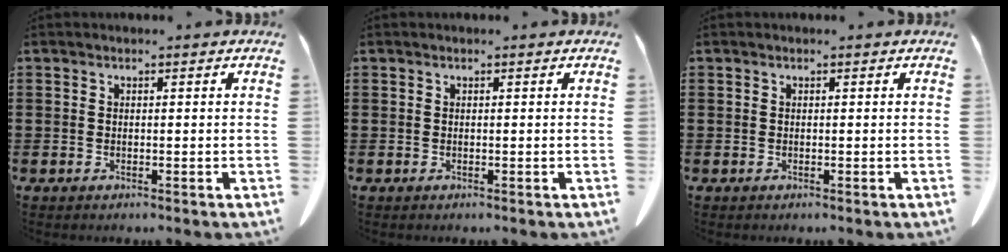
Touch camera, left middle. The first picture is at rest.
{"total": 0.0}
{"total": 0.0}